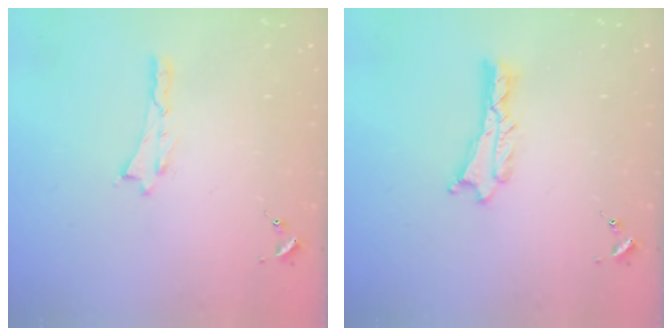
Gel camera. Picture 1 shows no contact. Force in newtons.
{"total": 0.7, "press": 0.7, "slide": 0.1}